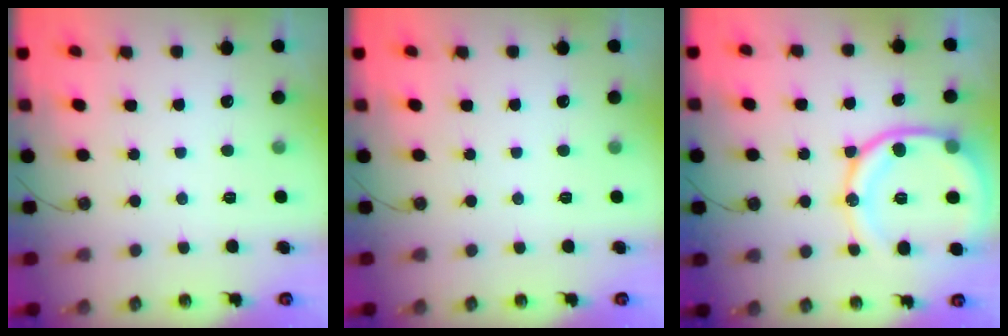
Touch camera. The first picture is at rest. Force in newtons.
{"total": 0.0}
{"total": 17.7, "press": 17.6, "slide": 1.8}